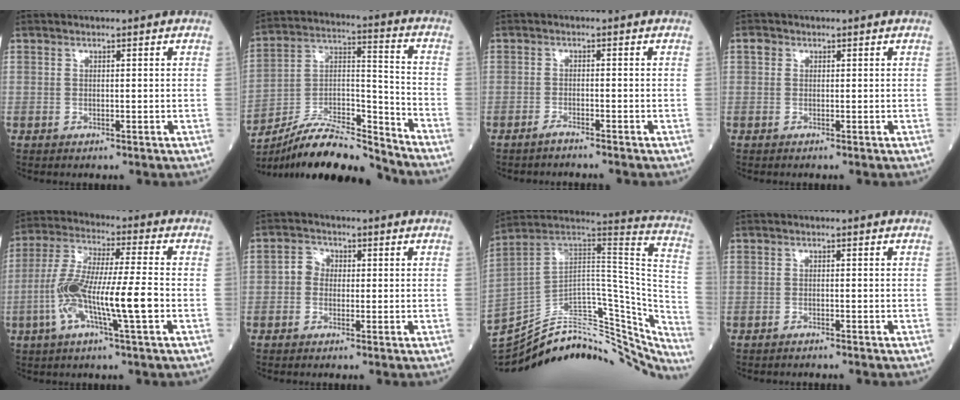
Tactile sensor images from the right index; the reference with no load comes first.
{"total": 16.1, "force": [-14.7, 2.0, 6.2], "torque": [-0.101, 0.035, -0.260]}
{"total": 1.7, "force": [-1.6, -0.2, 0.4], "torque": [-0.010, -0.001, -0.026]}
{"total": 0.7, "force": [0.0, 0.7, 0.3], "torque": [-0.002, 0.002, -0.005]}
{"total": 12.6, "force": [-3.5, 0.7, 12.1], "torque": [-0.244, 0.006, -0.070]}
{"total": 2.3, "force": [-0.4, 2.0, 1.1], "torque": [-0.014, 0.007, -0.014]}
{"total": 34.1, "force": [-28.0, 11.5, 15.5], "torque": [-0.192, 0.032, -0.378]}
{"total": 1.3, "force": [-1.3, -0.1, 0.4], "torque": [-0.005, 0.000, -0.016]}